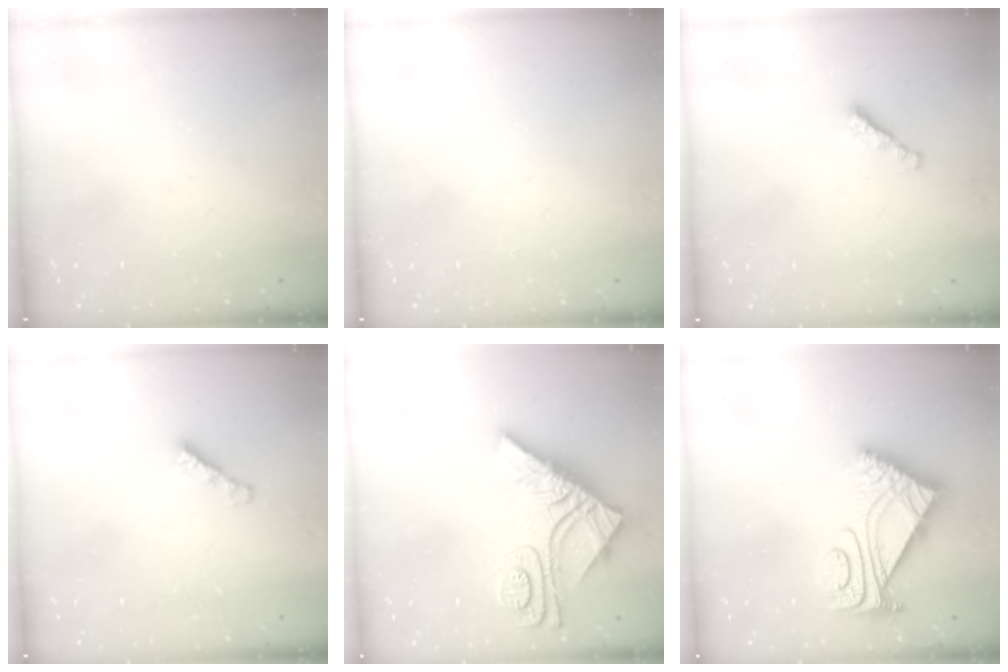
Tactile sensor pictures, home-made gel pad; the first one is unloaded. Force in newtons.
{"total": 0.0}
{"total": 1.6, "press": 1.5, "slide": 0.5}
{"total": 2.7, "press": 2.7, "slide": 0.3}
{"total": 12.6, "press": 12.5, "slide": 1.2}
{"total": 8.1, "press": 8.1, "slide": 1.0}